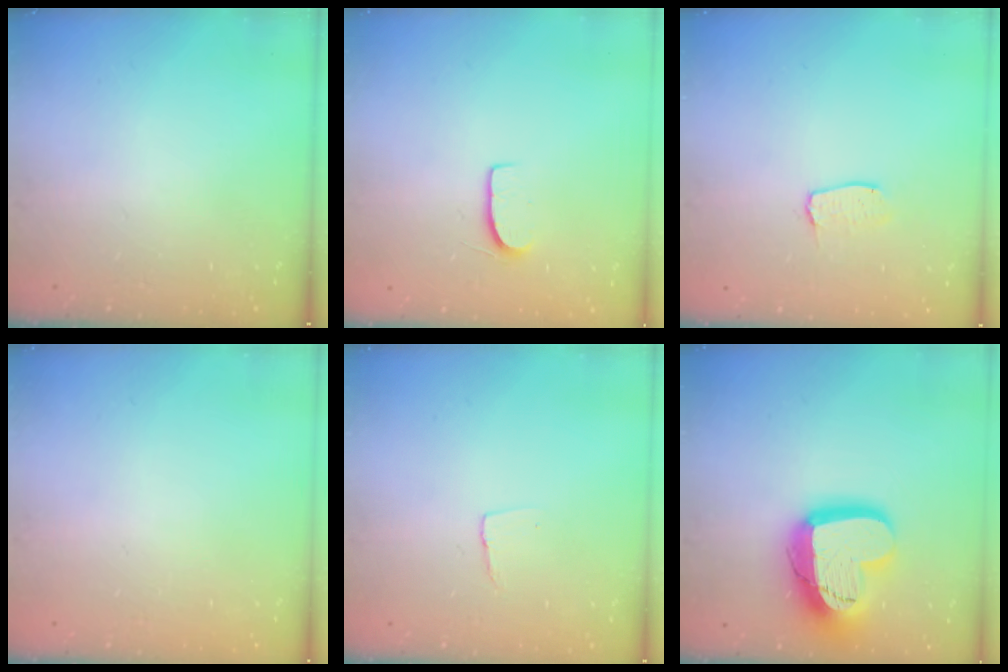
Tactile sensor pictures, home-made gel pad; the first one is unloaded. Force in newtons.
{"total": 7.1, "press": 7.1, "slide": 0.6}
{"total": 4.0, "press": 4.0, "slide": 0.3}
{"total": 0.0}
{"total": 3.8, "press": 3.8, "slide": 0.3}
{"total": 19.1, "press": 19.1, "slide": 1.4}